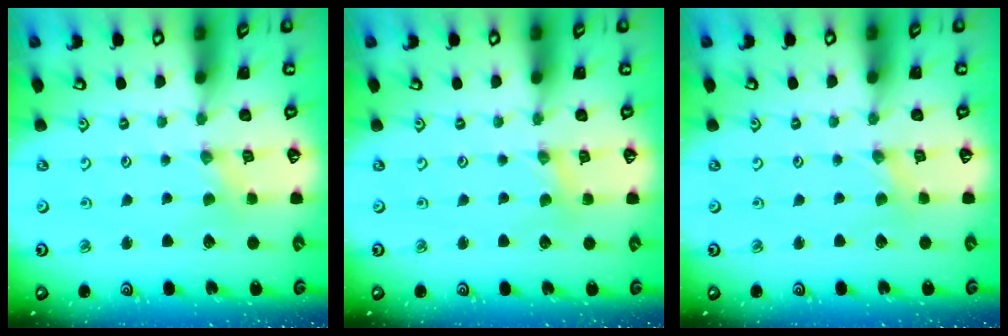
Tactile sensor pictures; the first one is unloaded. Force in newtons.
{"total": 1.0, "press": 1.0, "slide": 0.1}
{"total": 1.0, "press": 1.0, "slide": 0.2}